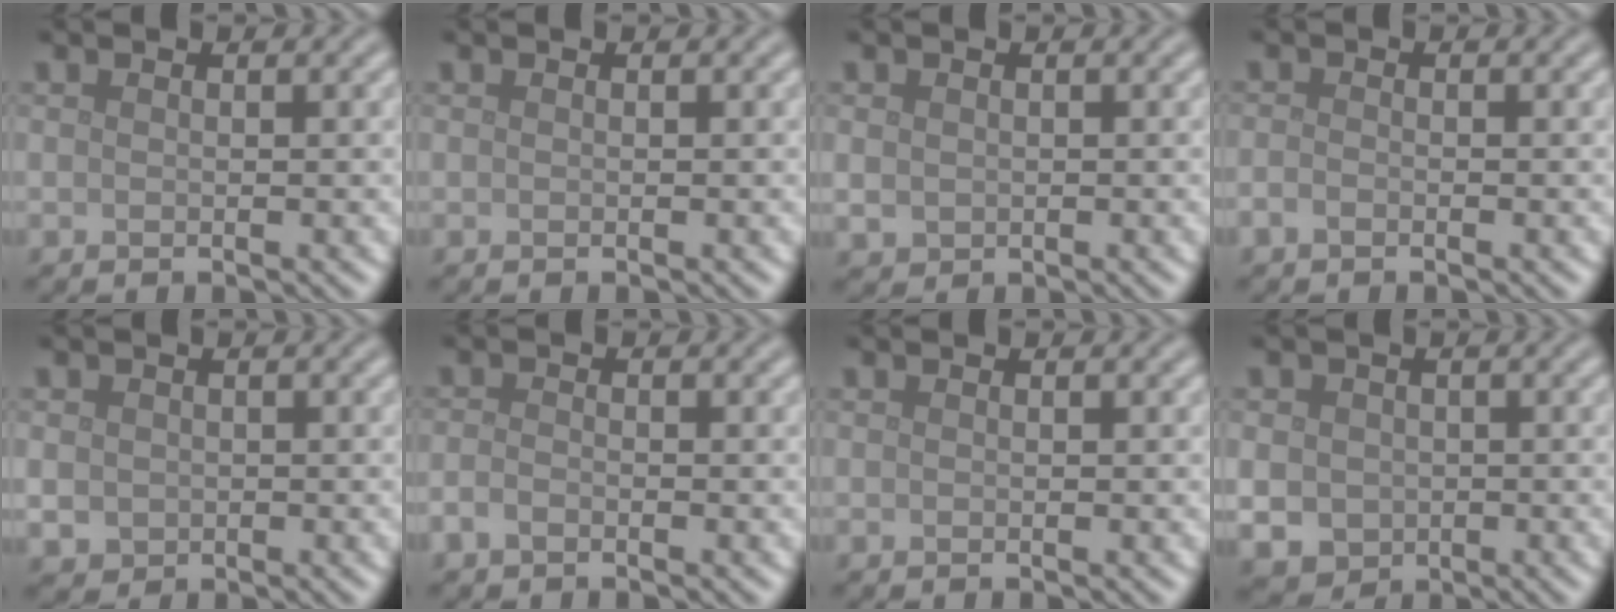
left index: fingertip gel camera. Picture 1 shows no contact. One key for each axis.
{"total": 0.0}
{"total": 1.2, "fx": 0.1, "fy": 1.1, "fz": 0.5, "tx": -0.009, "ty": -0.003, "tz": 0.003}
{"total": 1.0, "fx": -0.6, "fy": 0.5, "fz": 0.5, "tx": -0.012, "ty": -0.001, "tz": -0.014}
{"total": 1.8, "fx": 0.0, "fy": 1.7, "fz": 0.6, "tx": -0.013, "ty": -0.005, "tz": -0.001}
{"total": 1.4, "fx": -0.9, "fy": 0.7, "fz": 0.7, "tx": -0.016, "ty": 0.000, "tz": -0.021}
{"total": 0.0}
{"total": 3.6, "fx": -0.2, "fy": 3.3, "fz": 1.4, "tx": -0.034, "ty": -0.006, "tz": -0.003}